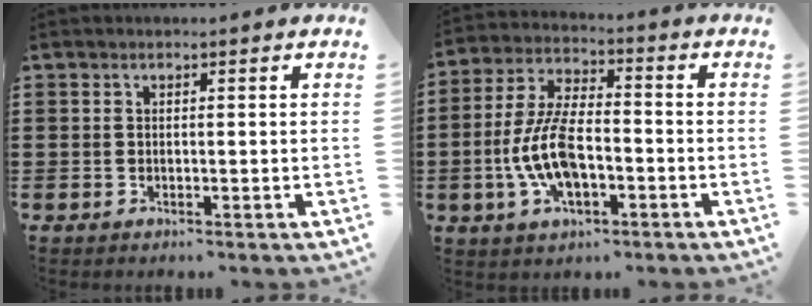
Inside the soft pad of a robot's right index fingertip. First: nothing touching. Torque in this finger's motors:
{"motor_torque": [2.14, 0.00, 0.67, 0.18]}